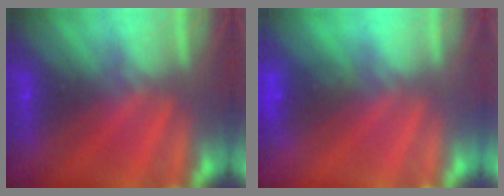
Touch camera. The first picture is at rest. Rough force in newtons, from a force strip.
{"total": 3.7}